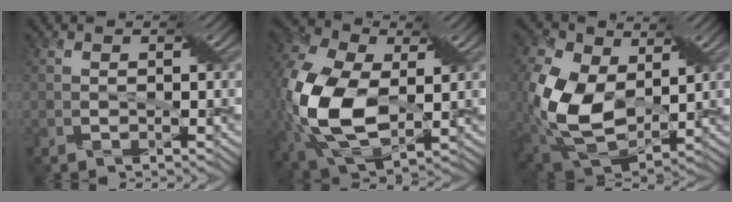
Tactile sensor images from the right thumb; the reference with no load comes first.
{"total": 16.7, "force": [-0.7, 10.1, 13.2], "torque": [-0.325, -0.023, -0.007]}
{"total": 13.5, "force": [1.1, 8.8, 10.2], "torque": [-0.265, -0.015, 0.022]}